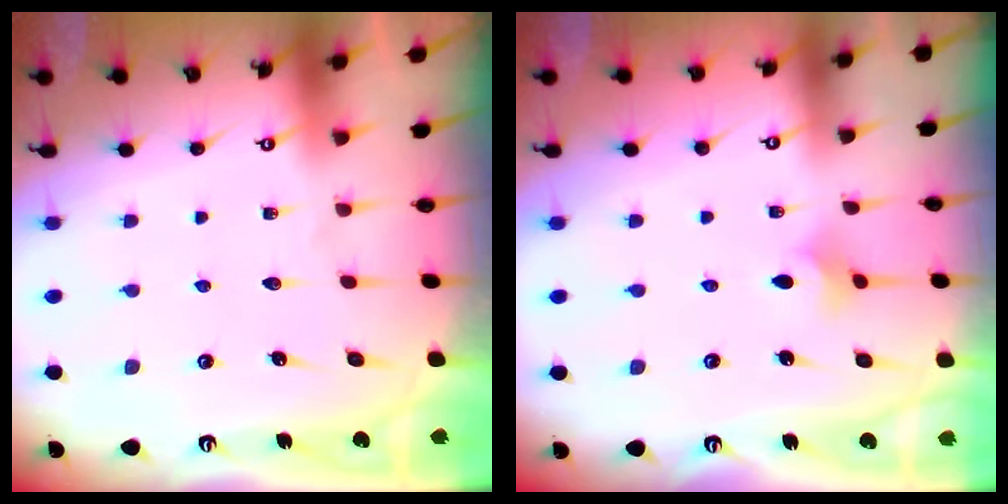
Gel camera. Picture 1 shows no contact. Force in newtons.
{"total": 3.3, "press": 3.2, "slide": 0.7}